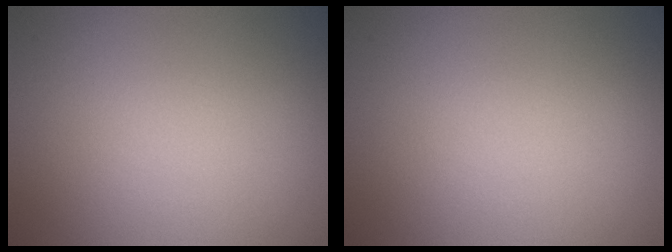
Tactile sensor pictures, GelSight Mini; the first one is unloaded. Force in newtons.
{"total": 0.0}